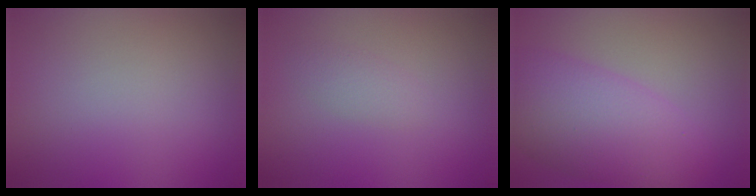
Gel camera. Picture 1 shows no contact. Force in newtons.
{"total": 1.2, "press": 1.2, "slide": 0.0}
{"total": 7.2, "press": 7.2, "slide": 0.3}